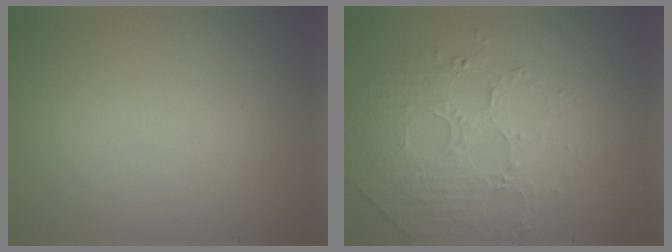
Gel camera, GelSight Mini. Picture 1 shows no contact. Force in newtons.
{"total": 5.1, "press": 3.5, "slide": 3.7}